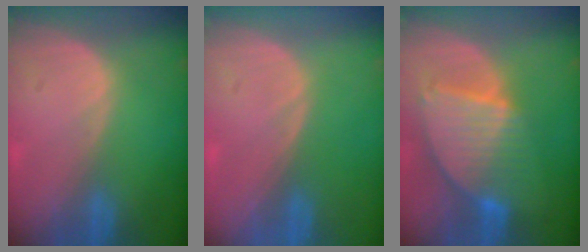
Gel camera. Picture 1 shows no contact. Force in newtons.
{"total": 0.0}
{"total": 8.6, "press": 7.4, "slide": 4.3}